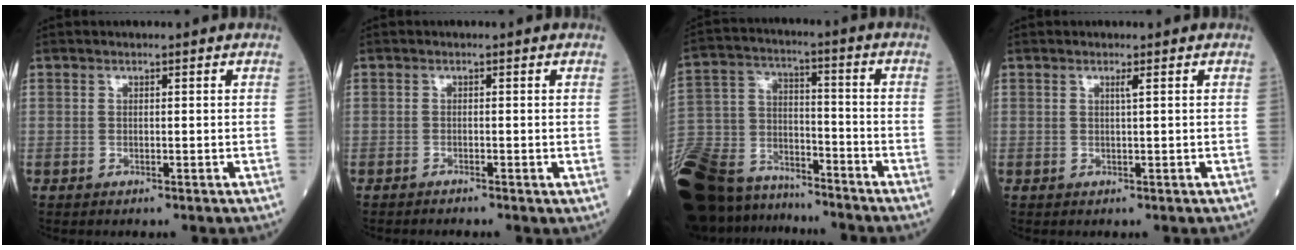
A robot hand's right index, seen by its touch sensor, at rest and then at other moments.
{"total": 2.0, "force": [-1.6, -0.2, 1.2], "torque": [-0.022, -0.001, -0.029]}
{"total": 26.1, "force": [-21.2, 10.4, 11.1], "torque": [-0.331, -0.035, -0.361]}
{"total": 0.8, "force": [0.3, -0.3, 0.7], "torque": [-0.018, -0.003, 0.008]}